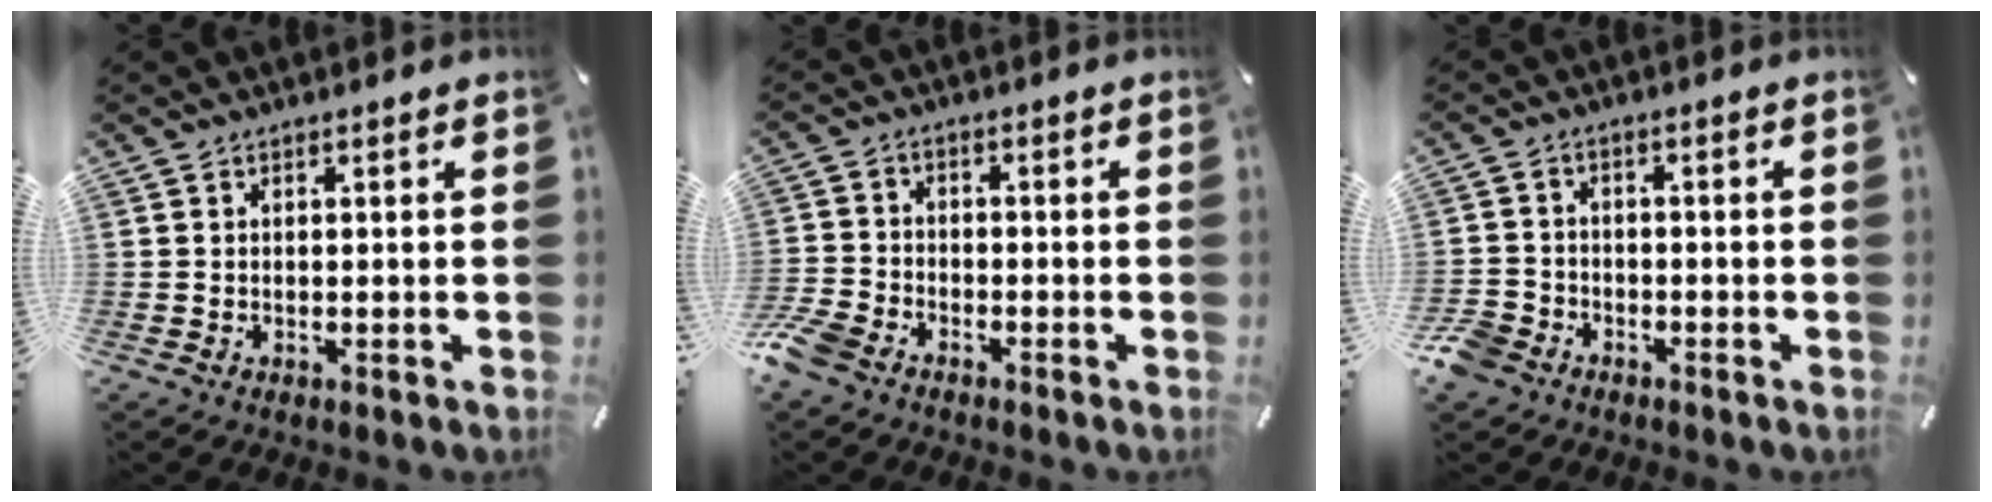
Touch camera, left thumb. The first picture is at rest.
{"total": 6.1, "force": [-4.4, 3.3, 2.7], "torque": [-0.077, 0.012, -0.090]}
{"total": 5.3, "force": [-3.4, 3.8, 1.5], "torque": [-0.045, 0.013, -0.070]}